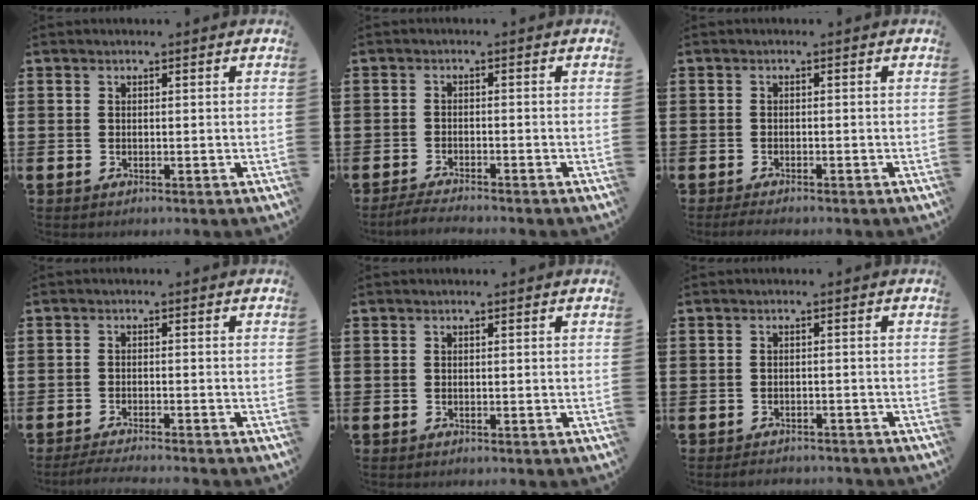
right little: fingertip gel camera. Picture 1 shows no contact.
{"total": 1.9, "force": [-1.8, -0.1, 0.5], "torque": [-0.009, 0.004, -0.037]}
{"total": 1.0, "force": [-0.8, 0.1, 0.6], "torque": [-0.011, -0.001, -0.015]}
{"total": 1.8, "force": [-1.6, -0.2, 0.7], "torque": [-0.010, 0.002, -0.031]}
{"total": 0.0}
{"total": 1.3, "force": [-1.3, 0.1, 0.0], "torque": [-0.005, 0.001, -0.027]}